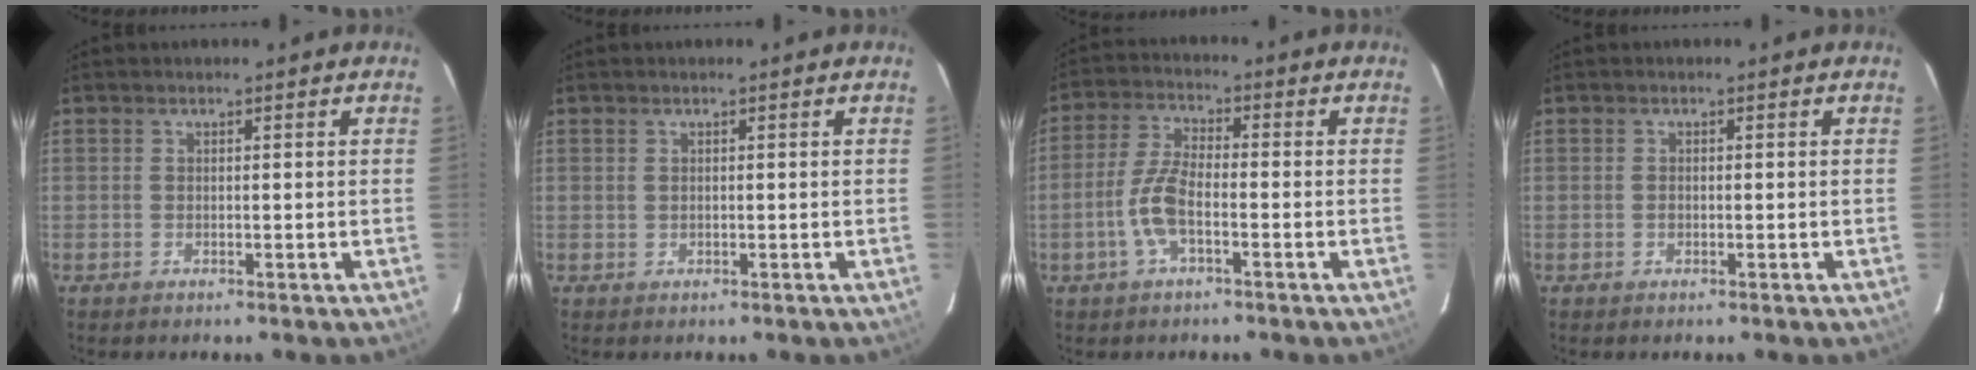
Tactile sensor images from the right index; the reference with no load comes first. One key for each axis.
{"total": 0.0}
{"total": 7.0, "fx": -2.6, "fy": 2.2, "fz": 6.1, "tx": -0.135, "ty": 0.007, "tz": -0.055}
{"total": 0.5, "fx": -0.2, "fy": 0.4, "fz": 0.2, "tx": -0.003, "ty": 0.001, "tz": -0.005}